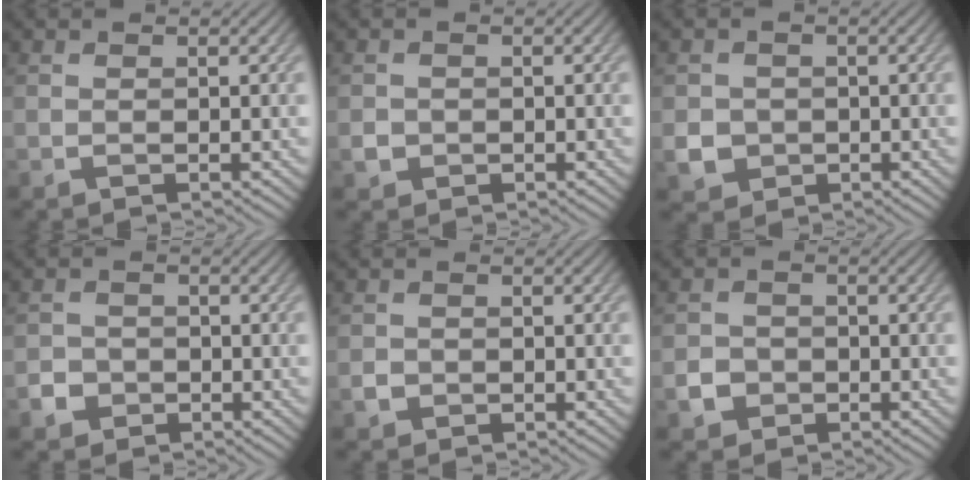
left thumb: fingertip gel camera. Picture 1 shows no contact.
{"total": 1.6, "force": [-0.5, 1.5, 0.4], "torque": [-0.005, -0.004, -0.012]}
{"total": 3.5, "force": [-0.8, 3.3, 1.0], "torque": [-0.027, -0.010, -0.019]}
{"total": 2.5, "force": [-1.2, 2.1, 0.6], "torque": [-0.010, -0.002, -0.025]}
{"total": 1.5, "force": [-0.6, 1.4, 0.4], "torque": [-0.006, -0.004, -0.014]}
{"total": 2.9, "force": [-1.3, 2.5, 0.8], "torque": [-0.015, -0.003, -0.024]}